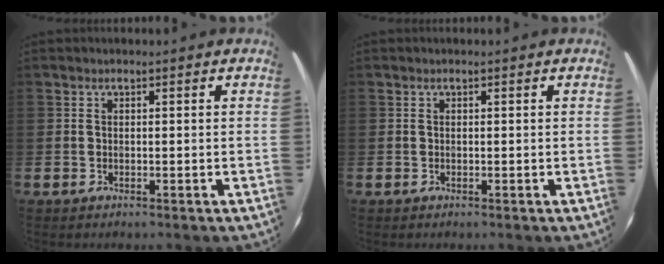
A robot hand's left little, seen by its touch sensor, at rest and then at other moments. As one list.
[{"total": 0.0}]